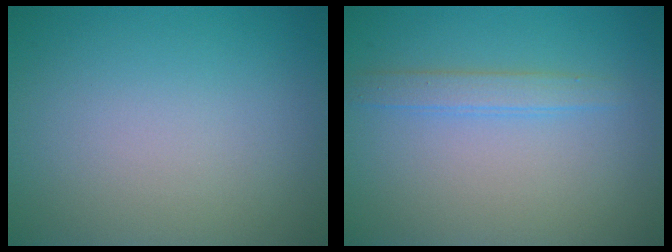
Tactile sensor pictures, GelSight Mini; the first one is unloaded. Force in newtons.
{"total": 1.8, "press": 1.8, "slide": 0.1}